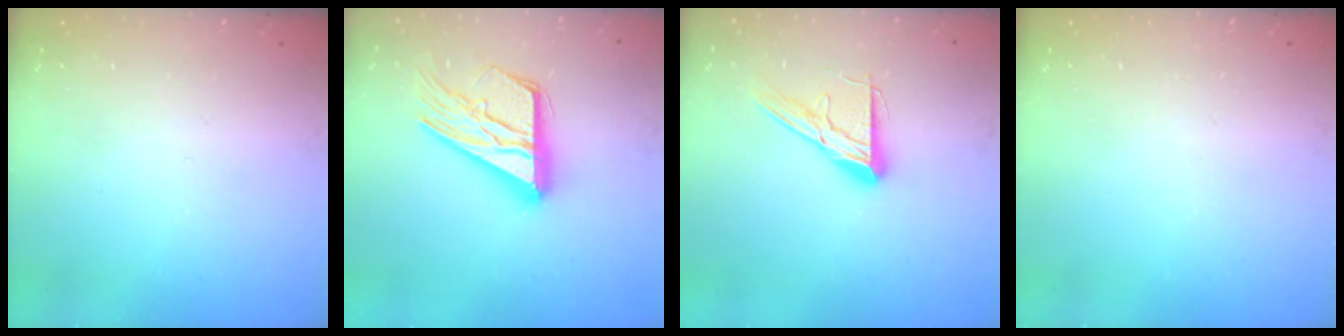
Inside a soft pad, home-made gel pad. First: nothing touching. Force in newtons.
{"total": 20.0, "press": 20.0, "slide": 1.8}
{"total": 12.3, "press": 12.3, "slide": 1.0}
{"total": 0.0}